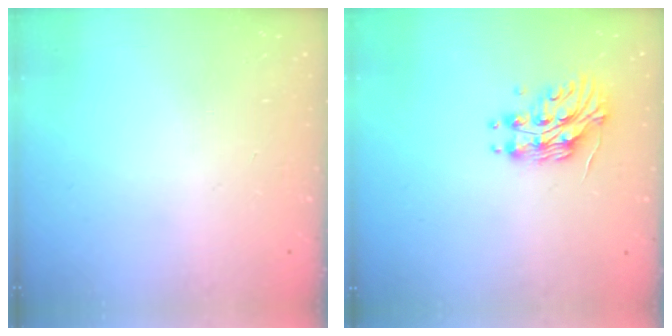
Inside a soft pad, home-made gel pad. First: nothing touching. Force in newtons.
{"total": 11.8, "press": 11.8, "slide": 0.6}